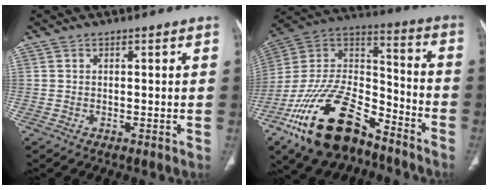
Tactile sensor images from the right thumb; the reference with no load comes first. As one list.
[{"total": 25.6, "force": [-16.2, 12.1, 15.7], "torque": [-0.307, 0.068, -0.289]}]